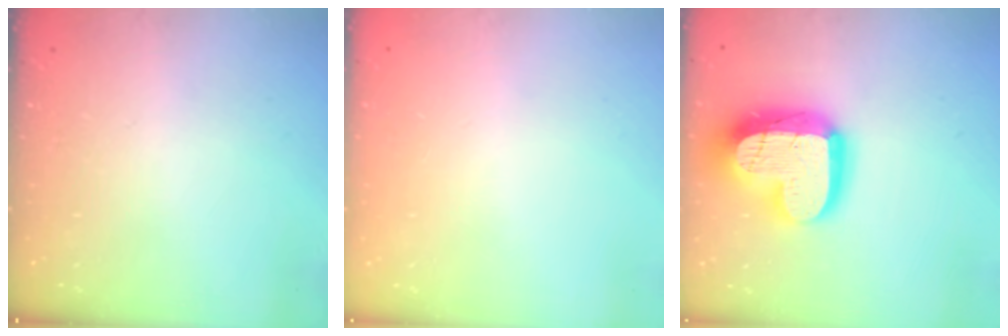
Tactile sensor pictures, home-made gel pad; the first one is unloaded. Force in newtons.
{"total": 0.0}
{"total": 21.2, "press": 21.2, "slide": 1.7}